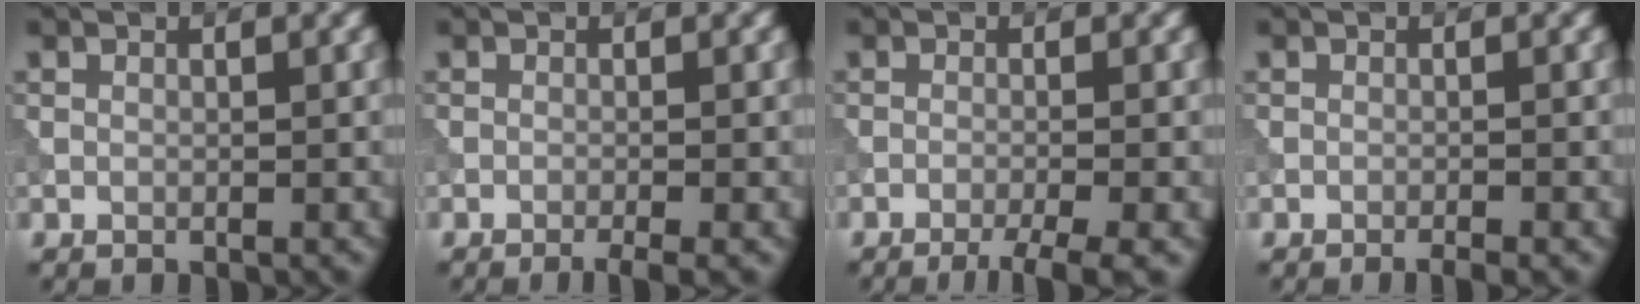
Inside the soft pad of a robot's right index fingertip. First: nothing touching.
{"total": 2.0, "force": [-1.2, 0.3, 1.6], "torque": [-0.020, -0.002, -0.023]}
{"total": 3.9, "force": [-2.5, 0.6, 2.9], "torque": [-0.038, 0.002, -0.048]}
{"total": 1.4, "force": [-0.9, 0.2, 1.1], "torque": [-0.011, -0.001, -0.015]}